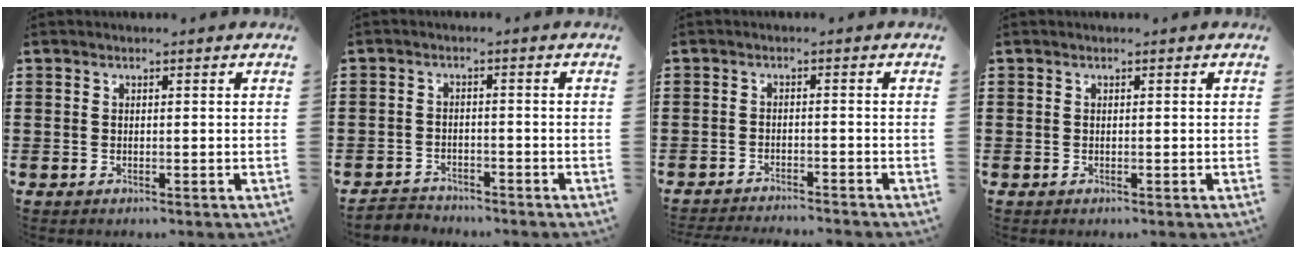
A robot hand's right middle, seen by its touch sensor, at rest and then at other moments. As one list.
[{"total": 2.7, "force": [-2.6, 0.6, -0.3], "torque": [-0.004, -0.003, -0.058]}, {"total": 2.4, "force": [-2.4, -0.2, 0.1], "torque": [-0.005, -0.001, -0.051]}, {"total": 0.0}]